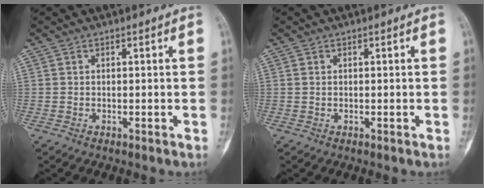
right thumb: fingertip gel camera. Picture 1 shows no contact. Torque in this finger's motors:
{"motor_torque": [-0.03, -0.19, 0.17, 0.03, -0.02]}